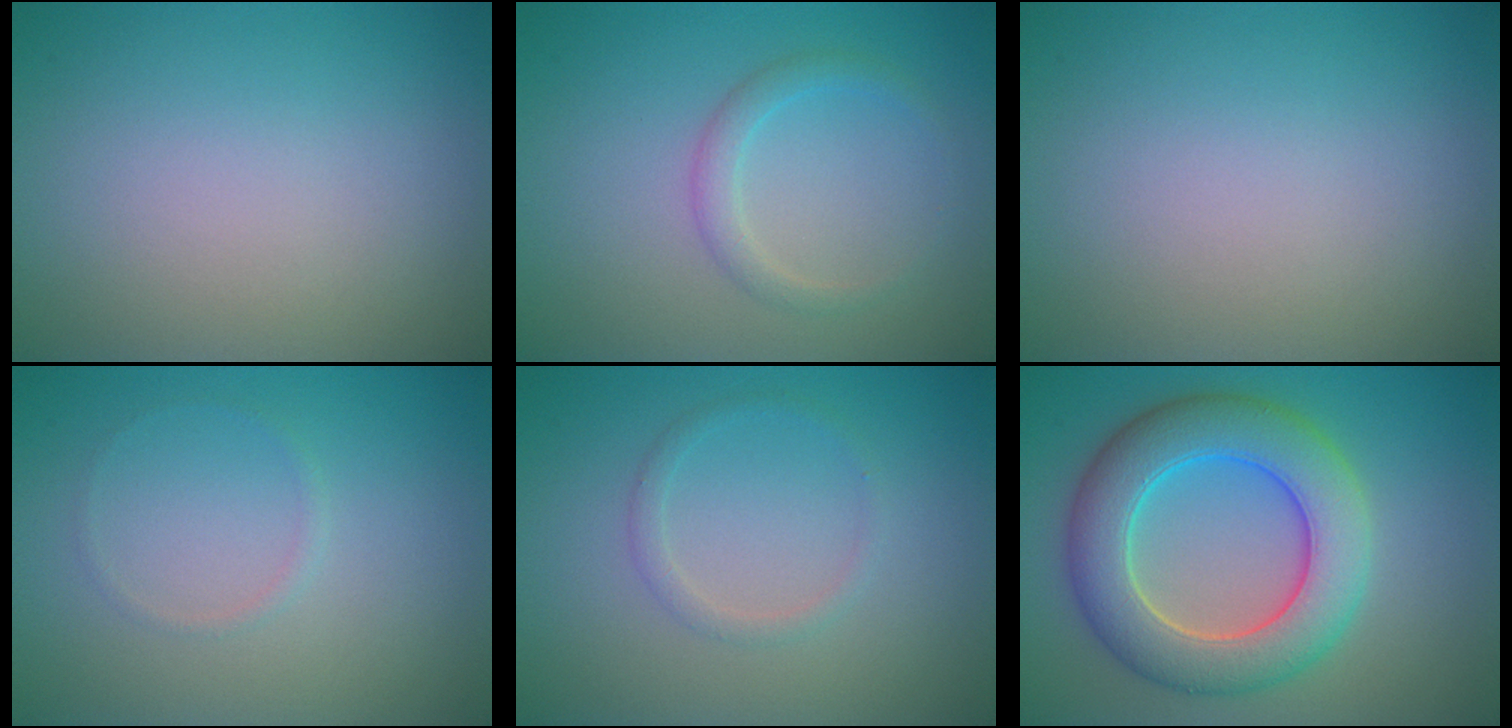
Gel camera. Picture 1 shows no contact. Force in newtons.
{"total": 1.7, "press": 1.7, "slide": 0.1}
{"total": 0.0}
{"total": 0.6, "press": 0.6, "slide": 0.0}
{"total": 1.2, "press": 1.2, "slide": 0.0}
{"total": 8.3, "press": 8.3, "slide": 0.2}